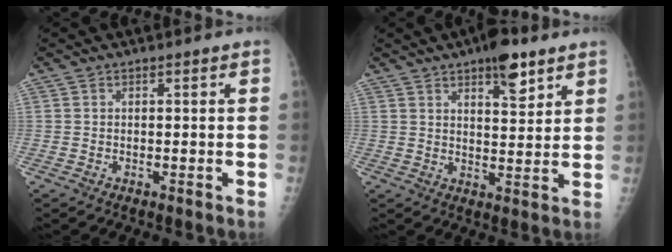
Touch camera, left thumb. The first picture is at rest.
{"total": 7.9, "force": [5.0, 2.9, 5.4], "torque": [-0.061, -0.028, 0.071]}